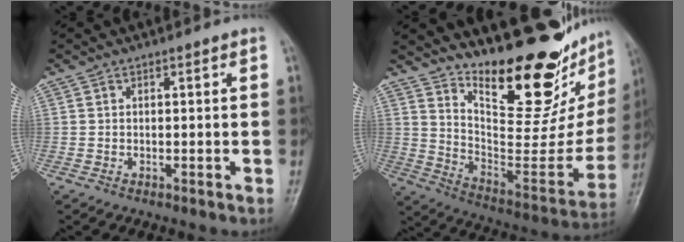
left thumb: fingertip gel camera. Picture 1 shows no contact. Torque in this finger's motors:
{"motor_torque": [0.52, 0.13, 1.40, -1.37, 0.21]}